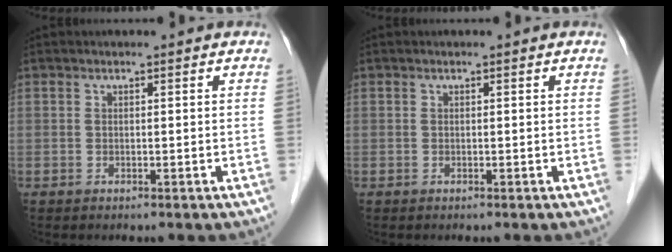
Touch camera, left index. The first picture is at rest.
{"total": 0.0}